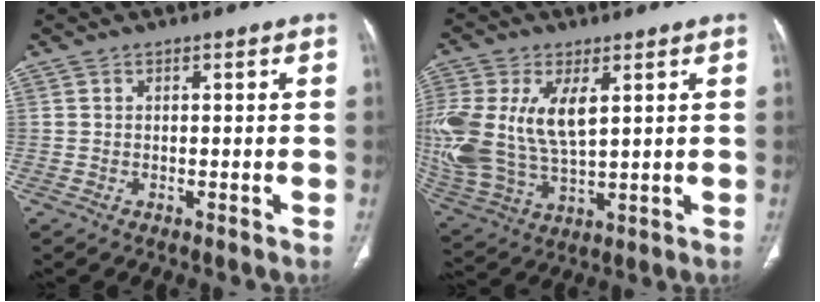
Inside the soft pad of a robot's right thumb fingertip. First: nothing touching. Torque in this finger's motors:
{"motor_torque": [0.13, 0.64, 1.20, 0.72, 0.54]}